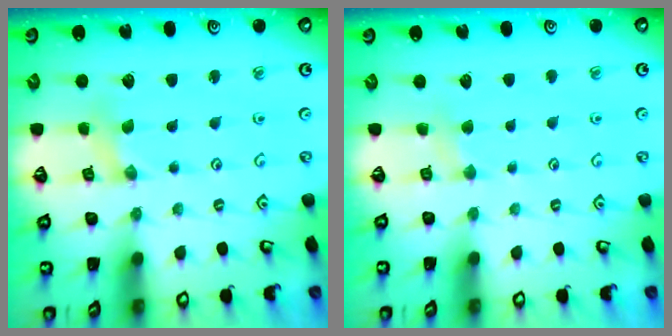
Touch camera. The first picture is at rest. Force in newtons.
{"total": 2.2, "press": 2.2, "slide": 0.4}